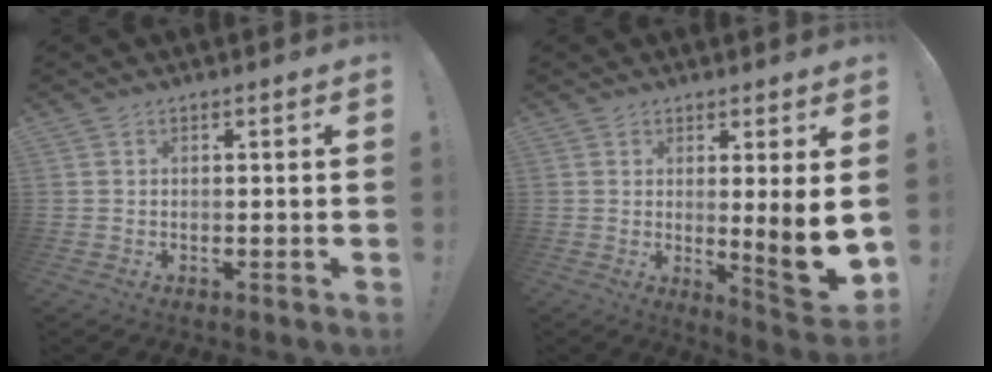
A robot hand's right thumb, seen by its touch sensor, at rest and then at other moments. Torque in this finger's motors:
{"motor_torque": [0.33, 0.48, 0.46, 0.77, 0.06]}